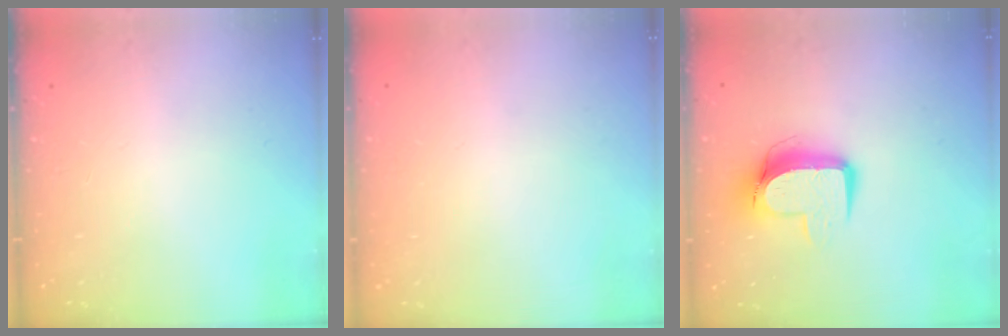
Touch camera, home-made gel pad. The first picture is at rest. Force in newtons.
{"total": 0.0}
{"total": 10.7, "press": 10.7, "slide": 1.0}